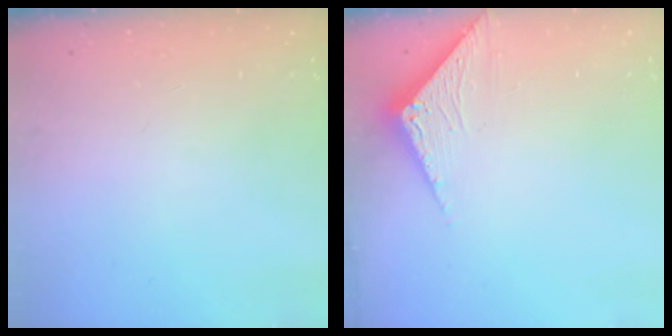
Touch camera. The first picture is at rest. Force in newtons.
{"total": 3.4, "press": 3.4, "slide": 0.3}